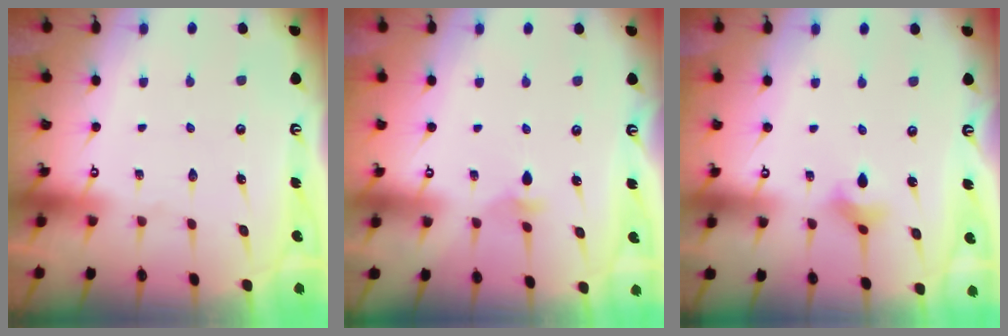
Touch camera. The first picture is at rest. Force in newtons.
{"total": 3.3, "press": 3.2, "slide": 0.6}
{"total": 2.7, "press": 2.7, "slide": 0.4}